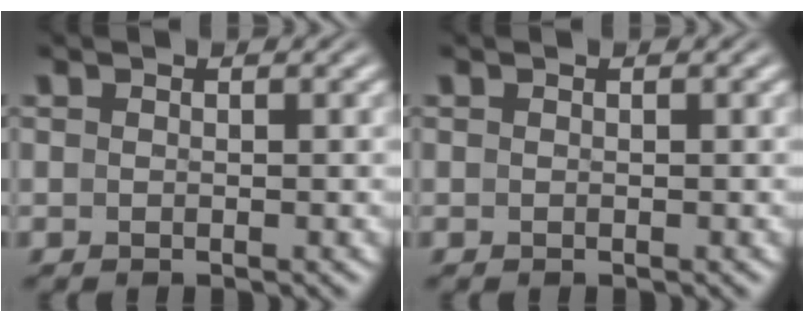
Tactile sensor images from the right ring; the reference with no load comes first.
{"total": 0.0}